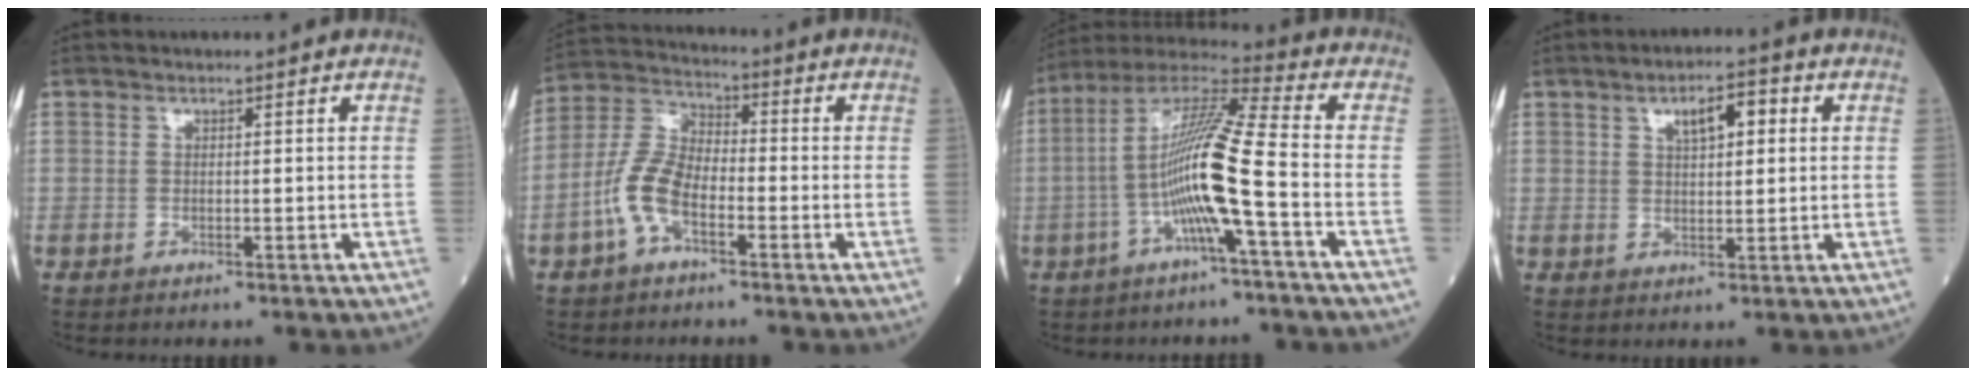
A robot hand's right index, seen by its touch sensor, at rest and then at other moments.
{"total": 8.2, "force": [-3.3, 3.7, 6.5], "torque": [-0.152, 0.014, -0.072]}
{"total": 13.3, "force": [-3.3, -0.4, 12.9], "torque": [-0.250, 0.015, -0.071]}
{"total": 5.4, "force": [2.0, 2.2, 4.5], "torque": [-0.070, 0.012, 0.030]}